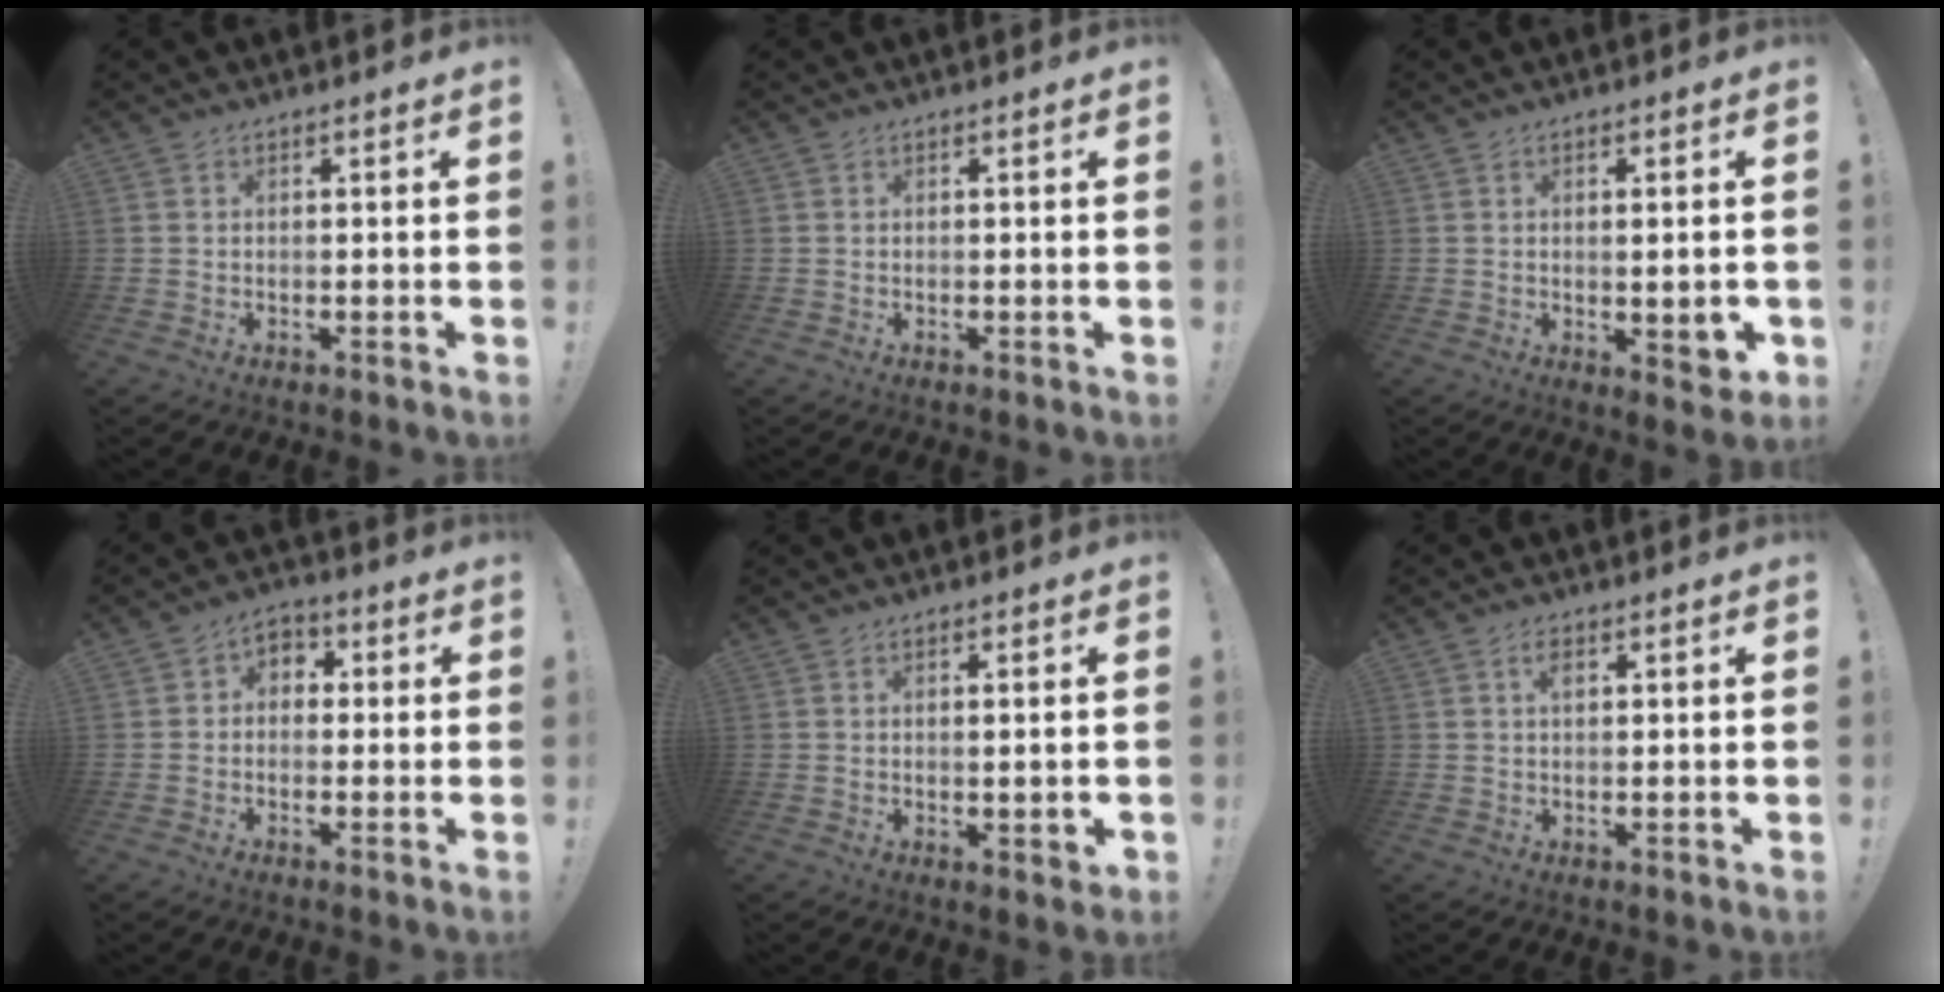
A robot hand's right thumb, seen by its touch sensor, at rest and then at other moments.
{"total": 0.0}
{"total": 12.7, "force": [-1.8, 4.9, 11.6], "torque": [-0.121, -0.008, -0.015]}
{"total": 4.4, "force": [-1.8, 3.7, 1.5], "torque": [-0.024, 0.024, -0.030]}
{"total": 2.7, "force": [0.4, 0.7, 2.5], "torque": [-0.027, -0.007, 0.006]}
{"total": 1.9, "force": [0.8, 0.9, 1.4], "torque": [-0.016, -0.002, 0.011]}